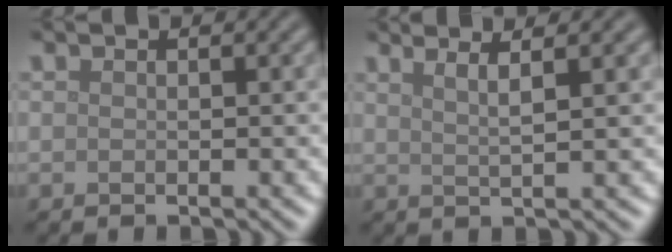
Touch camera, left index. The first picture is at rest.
{"total": 3.7, "force": [2.2, 1.0, 2.8], "torque": [-0.027, 0.015, 0.009]}